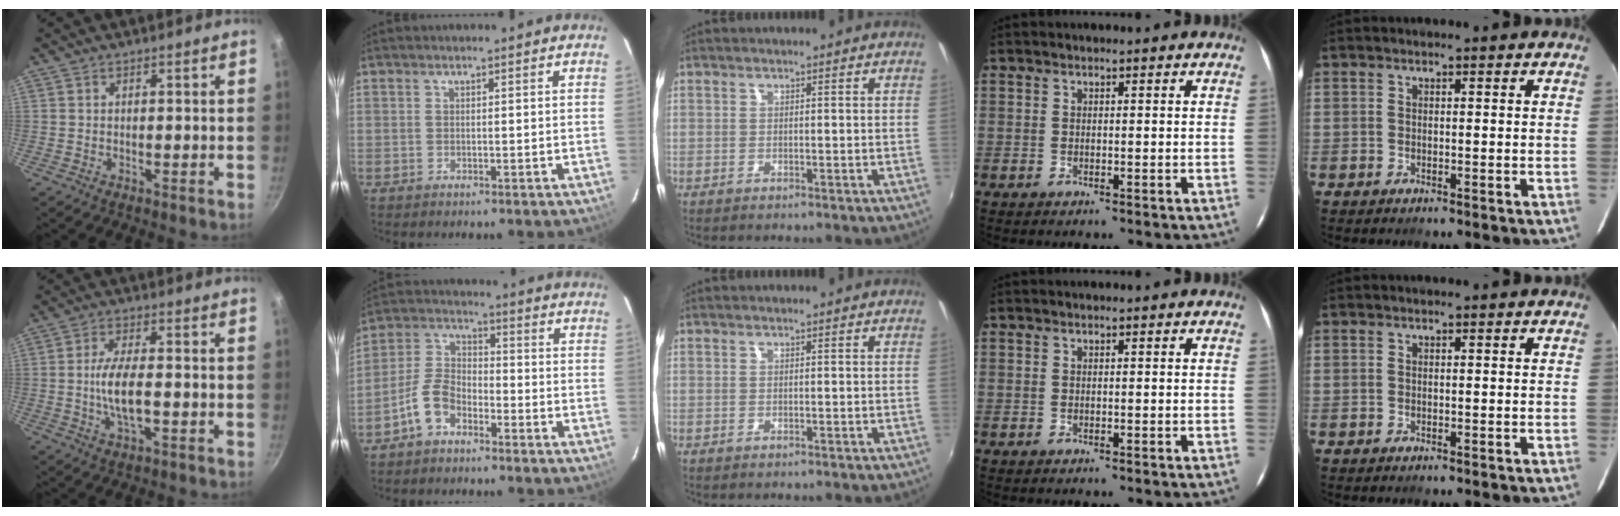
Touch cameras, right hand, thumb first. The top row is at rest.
{"thumb": {"total": 8.3, "force": [-1.1, 3.1, 7.6], "torque": [-0.145, 0.009, -0.026]}, "index": {"total": 7.3, "force": [-4.8, 4.0, 3.9], "torque": [-0.089, 0.020, -0.099]}}